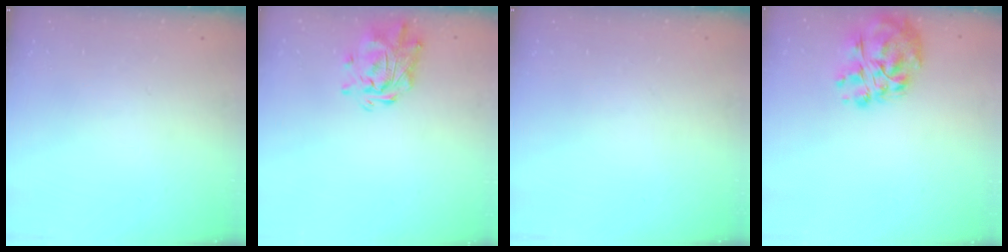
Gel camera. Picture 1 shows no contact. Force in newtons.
{"total": 1.9, "press": 1.8, "slide": 0.6}
{"total": 0.0}
{"total": 12.2, "press": 11.9, "slide": 2.6}